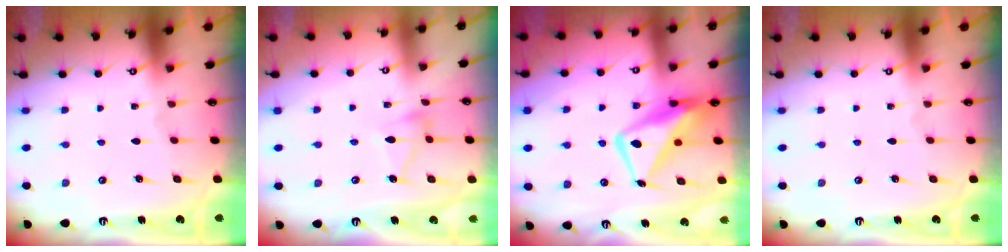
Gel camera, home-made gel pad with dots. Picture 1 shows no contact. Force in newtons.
{"total": 6.7, "press": 6.6, "slide": 0.5}
{"total": 12.5, "press": 12.4, "slide": 1.7}
{"total": 0.0}